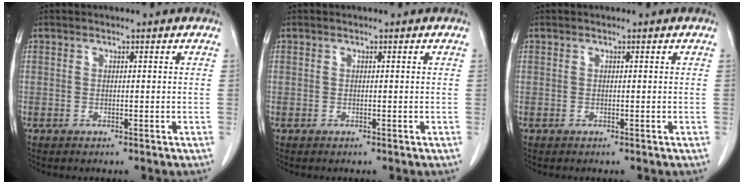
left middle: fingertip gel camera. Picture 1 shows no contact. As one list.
[{"total": 0.0}, {"total": 0.0}]